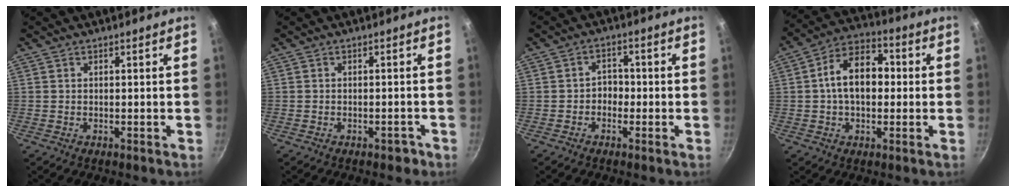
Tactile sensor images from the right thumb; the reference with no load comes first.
{"total": 1.7, "force": [-1.2, 0.9, 0.9], "torque": [-0.008, 0.010, -0.014]}
{"total": 3.3, "force": [-0.9, 2.7, 1.7], "torque": [-0.002, 0.016, -0.025]}
{"total": 12.4, "force": [0.7, 7.9, 9.6], "torque": [-0.143, 0.029, 0.001]}